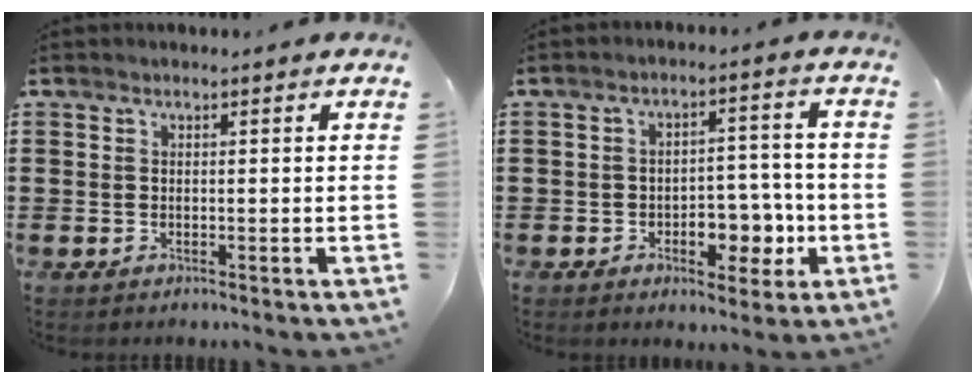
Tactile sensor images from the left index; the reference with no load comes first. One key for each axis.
{"total": 6.5, "fx": -2.3, "fy": 4.3, "fz": 4.3, "tx": -0.060, "ty": 0.008, "tz": -0.043}